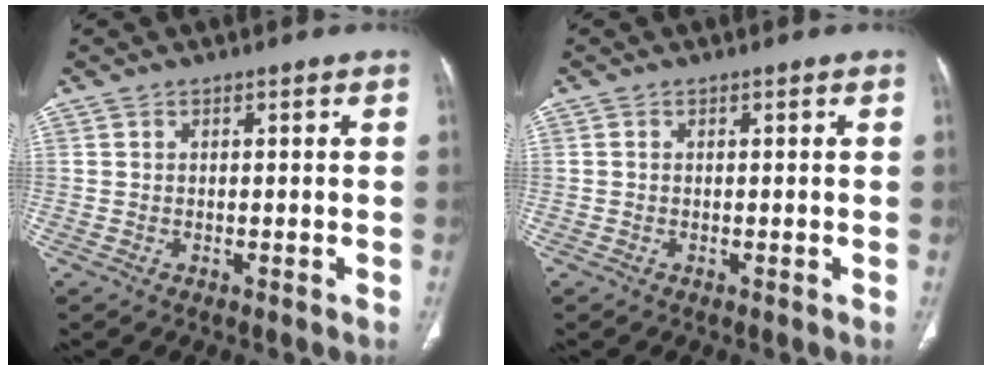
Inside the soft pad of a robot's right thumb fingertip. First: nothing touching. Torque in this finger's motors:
{"motor_torque": [-0.11, 0.34, 0.25, 0.09, -0.02]}